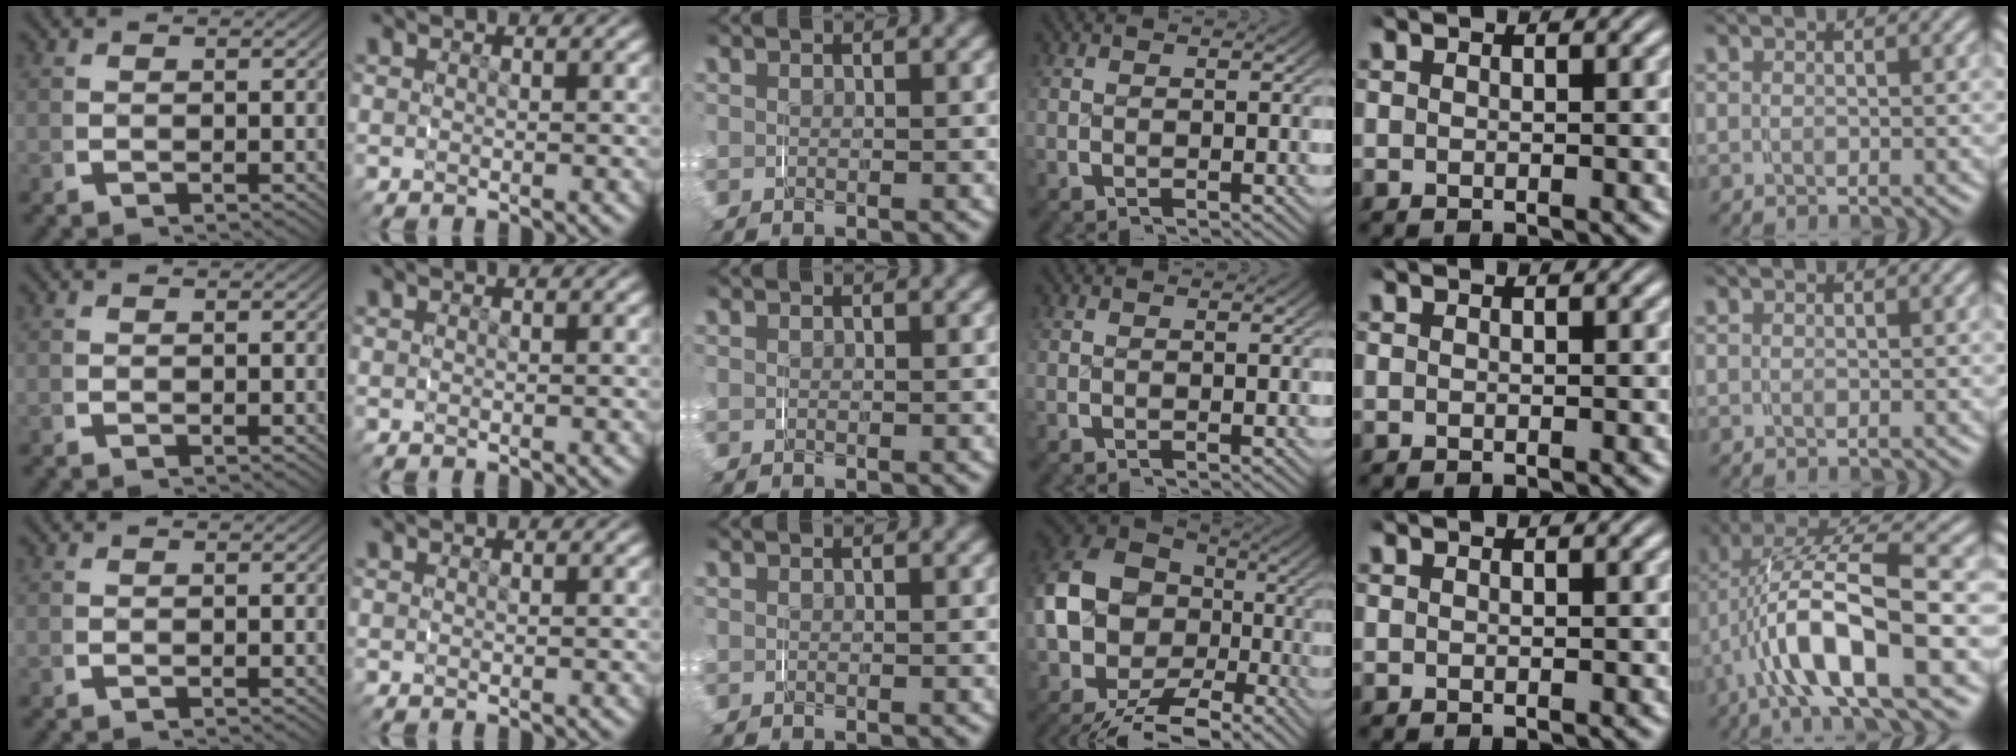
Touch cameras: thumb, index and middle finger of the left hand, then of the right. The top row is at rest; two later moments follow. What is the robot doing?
{"motion": "grasp_and_lifting", "object": "shorts"}